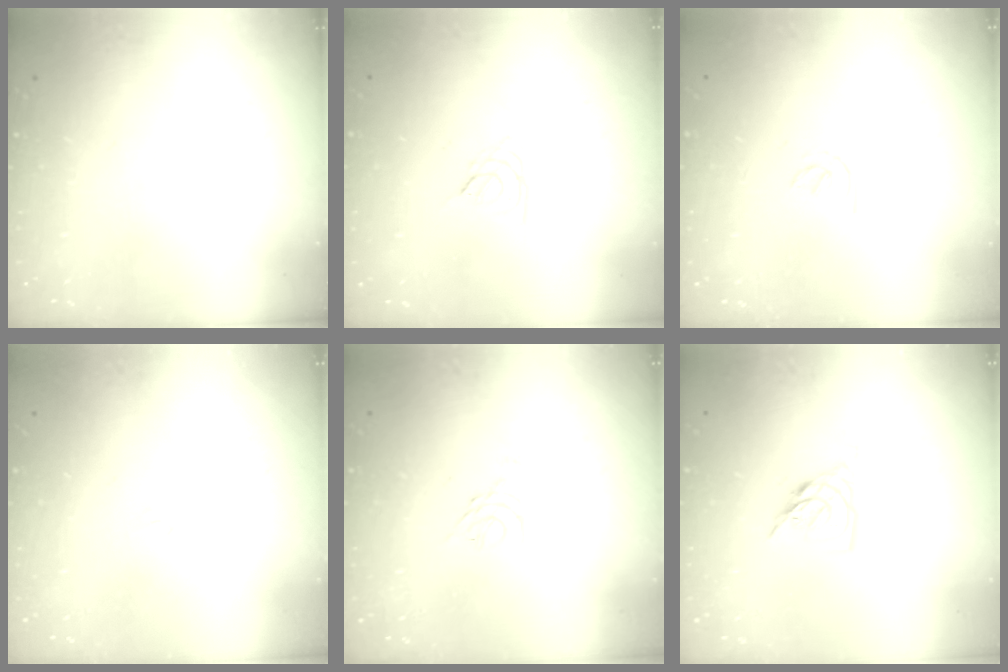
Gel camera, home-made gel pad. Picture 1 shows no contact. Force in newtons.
{"total": 3.5, "press": 3.5, "slide": 0.6}
{"total": 1.7, "press": 1.7, "slide": 0.3}
{"total": 2.8, "press": 2.7, "slide": 0.6}
{"total": 6.6, "press": 6.5, "slide": 0.7}
{"total": 9.8, "press": 9.7, "slide": 1.3}